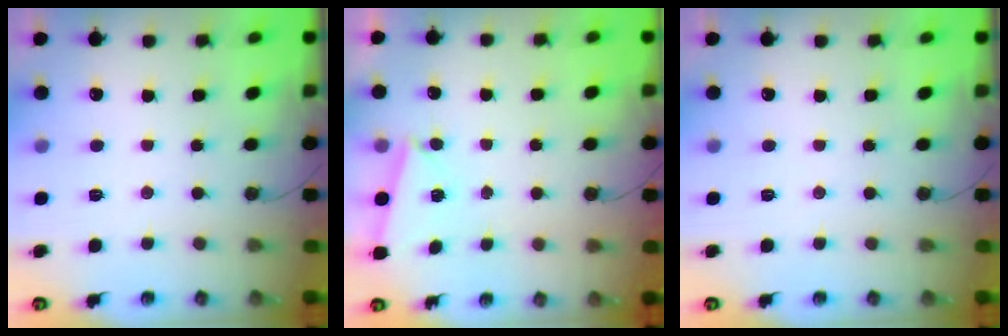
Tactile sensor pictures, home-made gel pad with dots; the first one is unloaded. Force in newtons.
{"total": 2.6, "press": 1.9, "slide": 1.8}
{"total": 0.0}